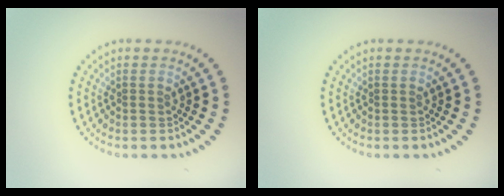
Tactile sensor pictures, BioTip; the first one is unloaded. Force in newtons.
{"total": 0.0}